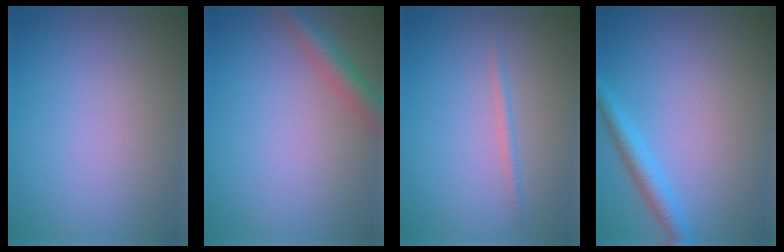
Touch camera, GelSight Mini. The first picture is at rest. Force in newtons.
{"total": 3.0, "press": 3.0, "slide": 0.1}
{"total": 0.8, "press": 0.8, "slide": 0.0}
{"total": 2.3, "press": 2.3, "slide": 0.2}